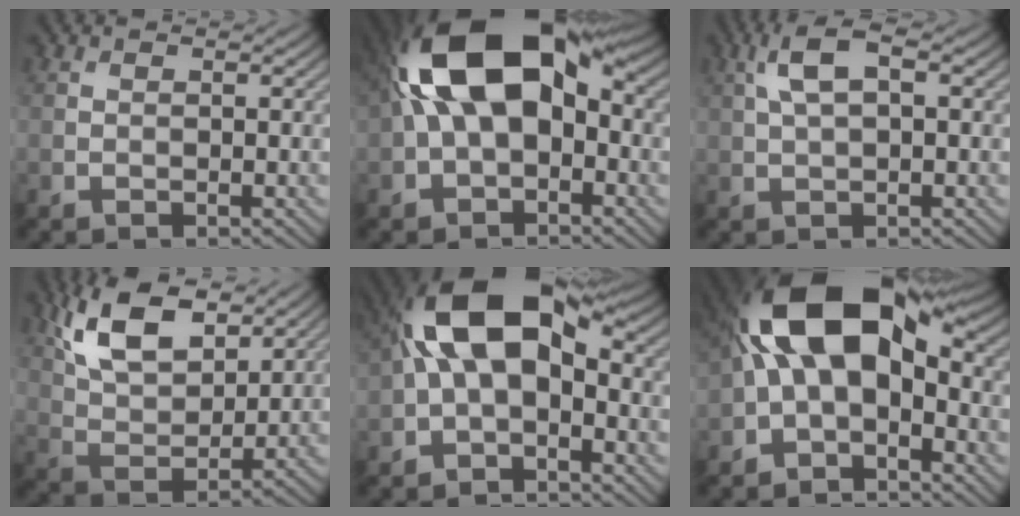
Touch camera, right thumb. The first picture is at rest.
{"total": 17.1, "force": [2.1, 10.2, 13.6], "torque": [-0.237, 0.023, 0.022]}
{"total": 5.3, "force": [1.5, 2.1, 4.6], "torque": [-0.103, 0.011, 0.027]}
{"total": 11.5, "force": [6.3, 5.5, 8.0], "torque": [-0.178, 0.007, 0.122]}
{"total": 12.9, "force": [1.0, 7.3, 10.7], "torque": [-0.209, 0.025, 0.004]}
{"total": 15.3, "force": [0.9, 8.7, 12.6], "torque": [-0.240, 0.014, 0.002]}